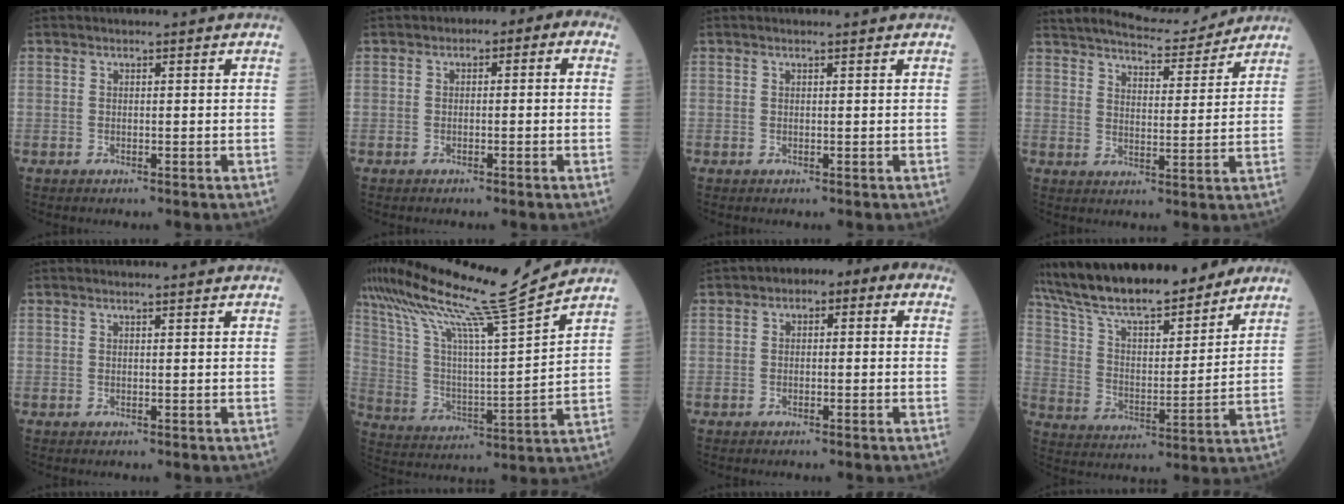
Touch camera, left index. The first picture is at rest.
{"total": 3.2, "force": [-0.3, 1.8, 2.7], "torque": [-0.028, 0.025, -0.015]}
{"total": 0.7, "force": [0.5, -0.2, 0.5], "torque": [-0.012, 0.003, 0.010]}
{"total": 11.2, "force": [10.6, 1.7, 3.2], "torque": [-0.055, 0.007, 0.152]}
{"total": 1.0, "force": [0.7, -0.2, 0.7], "torque": [-0.013, 0.005, 0.012]}
{"total": 19.8, "force": [16.6, -1.5, 10.6], "torque": [-0.199, -0.013, 0.285]}
{"total": 4.9, "force": [0.9, 2.6, 4.1], "torque": [-0.047, 0.031, -0.001]}
{"total": 20.5, "force": [17.3, 4.4, 10.1], "torque": [-0.175, 0.010, 0.285]}